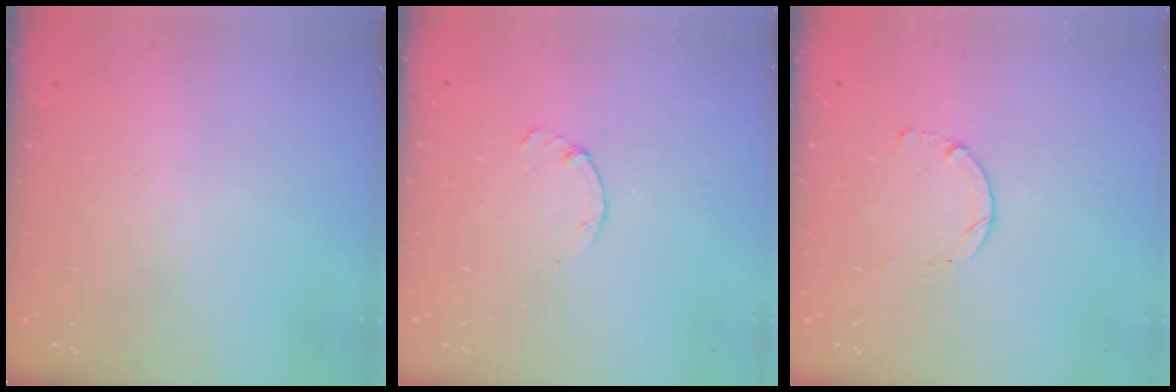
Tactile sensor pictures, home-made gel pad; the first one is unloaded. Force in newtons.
{"total": 0.9, "press": 0.8, "slide": 0.3}
{"total": 0.0}